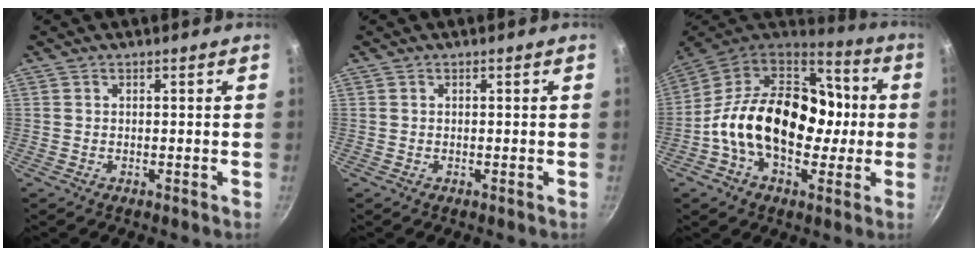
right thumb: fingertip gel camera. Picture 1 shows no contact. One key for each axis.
{"total": 0.0}
{"total": 24.1, "fx": -1.3, "fy": 16.6, "fz": 17.4, "tx": -0.249, "ty": 0.048, "tz": -0.031}